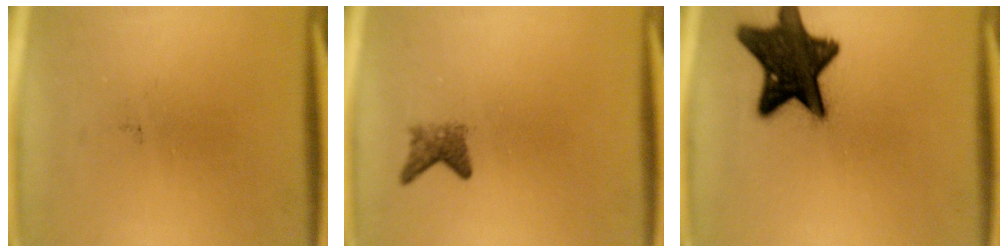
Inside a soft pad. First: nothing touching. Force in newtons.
{"total": 2.1}
{"total": 17.0}